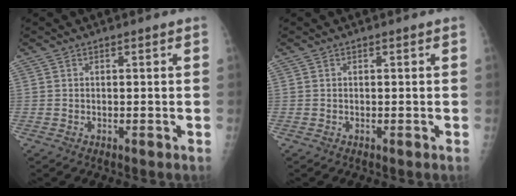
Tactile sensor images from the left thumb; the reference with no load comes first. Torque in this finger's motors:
{"motor_torque": [-0.07, 0.07, -0.05, -0.02, 0.00]}